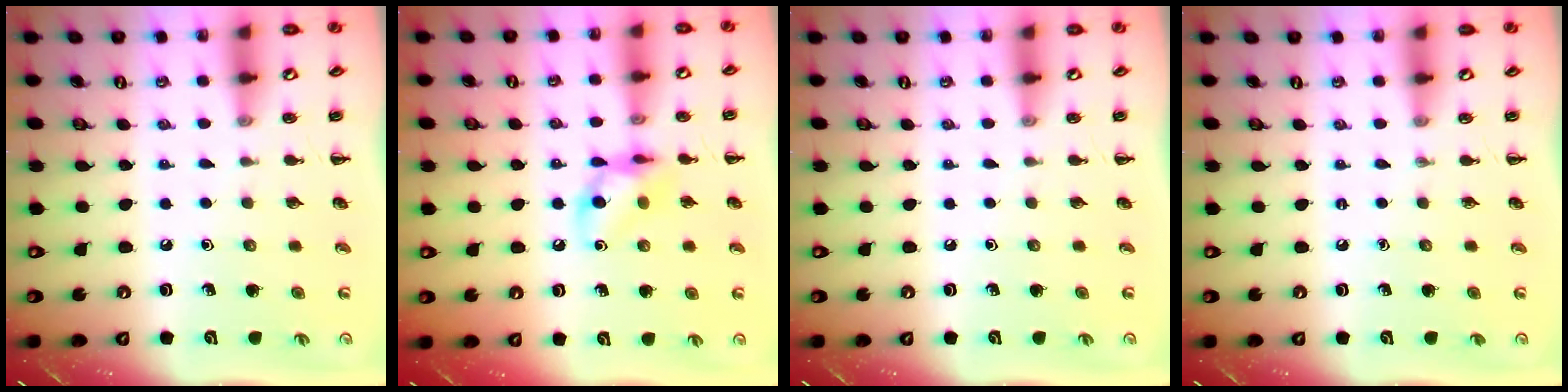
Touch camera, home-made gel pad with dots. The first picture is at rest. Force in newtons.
{"total": 10.3, "press": 10.3, "slide": 0.9}
{"total": 0.0}
{"total": 0.0}